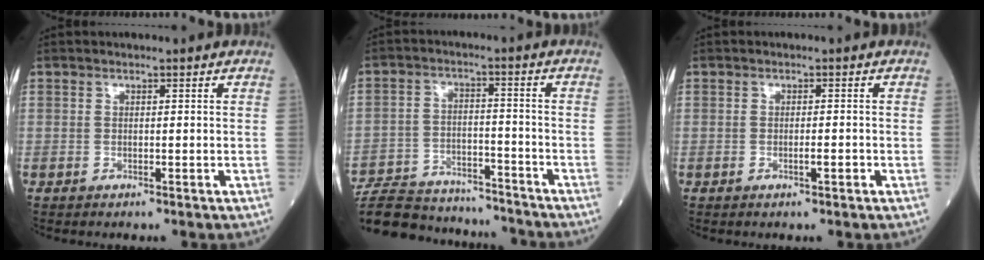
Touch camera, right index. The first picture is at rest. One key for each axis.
{"total": 17.4, "fx": -16.3, "fy": 3.9, "fz": 4.5, "tx": -0.100, "ty": 0.009, "tz": -0.248}
{"total": 1.3, "fx": -0.6, "fy": 0.1, "fz": 1.1, "tx": -0.016, "ty": 0.001, "tz": -0.011}